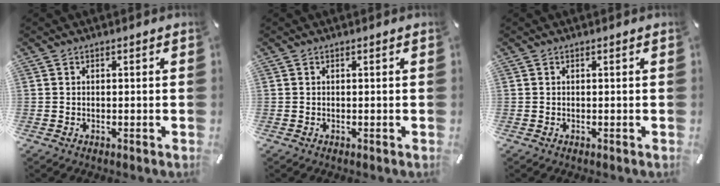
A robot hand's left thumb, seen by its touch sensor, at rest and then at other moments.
{"total": 0.0}
{"total": 0.0}